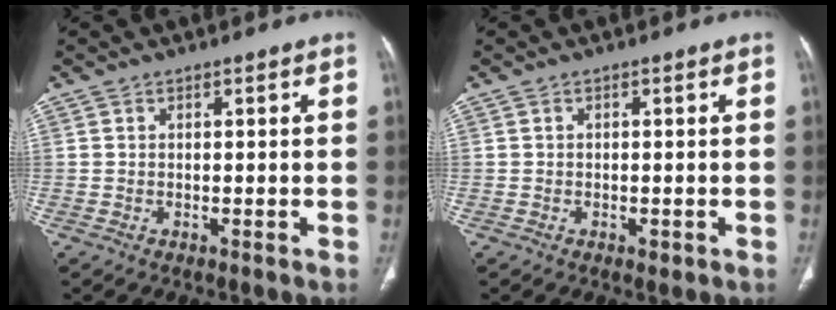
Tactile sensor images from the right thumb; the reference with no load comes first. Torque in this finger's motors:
{"motor_torque": [-0.02, 0.21, -0.26, 0.06, -0.01]}